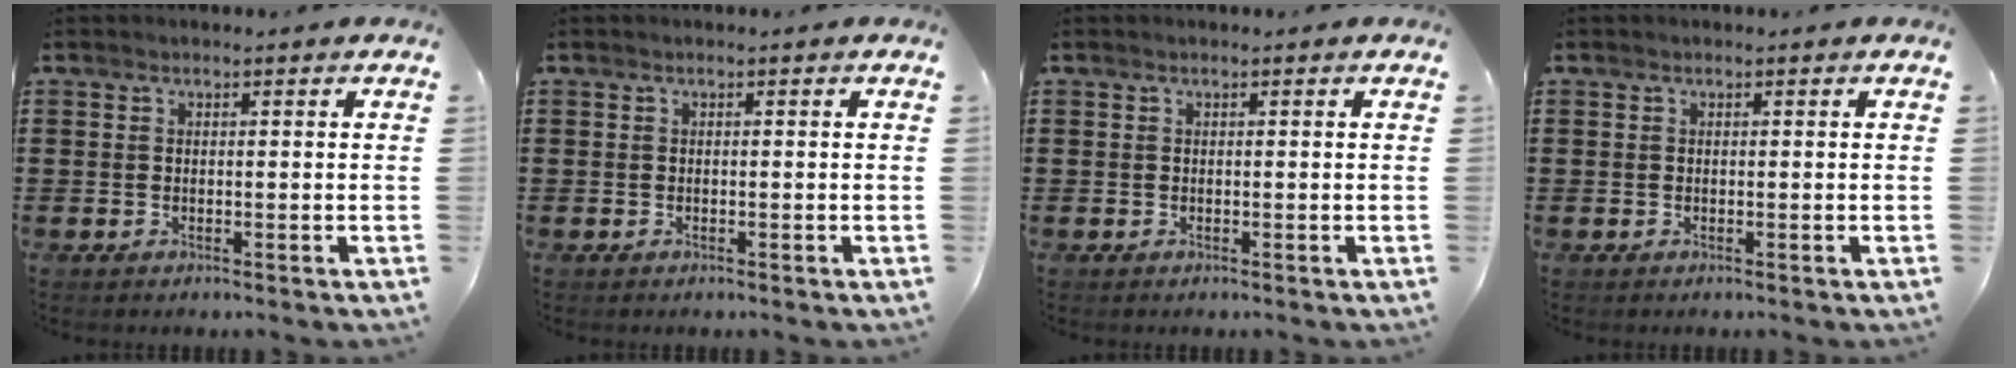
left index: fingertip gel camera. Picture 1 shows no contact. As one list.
[{"total": 0.0}, {"total": 0.0}, {"total": 0.0}]